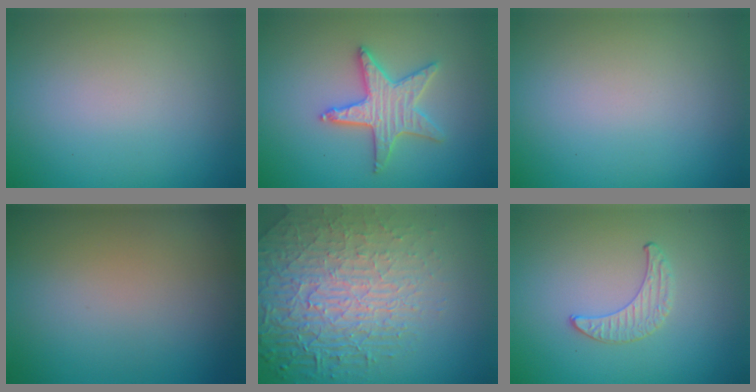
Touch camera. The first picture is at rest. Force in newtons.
{"total": 4.3, "press": 4.2, "slide": 0.8}
{"total": 0.0}
{"total": 0.0}
{"total": 8.7, "press": 5.9, "slide": 6.4}
{"total": 1.0, "press": 1.0, "slide": 0.3}